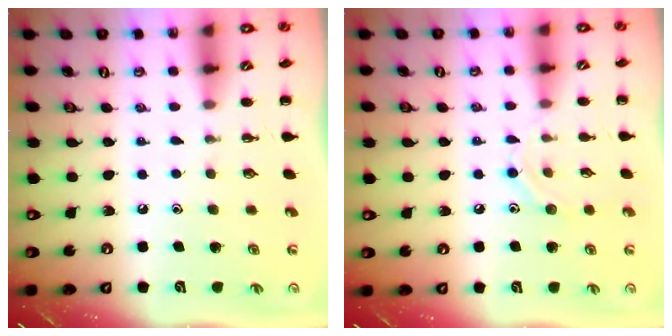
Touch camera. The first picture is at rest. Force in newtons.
{"total": 7.0, "press": 6.9, "slide": 1.2}